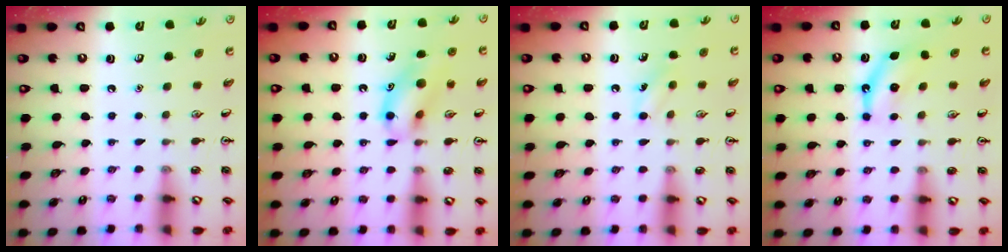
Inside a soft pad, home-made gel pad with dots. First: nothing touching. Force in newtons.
{"total": 12.8, "press": 12.6, "slide": 2.1}
{"total": 6.2, "press": 5.9, "slide": 1.9}
{"total": 5.3, "press": 5.3, "slide": 0.7}